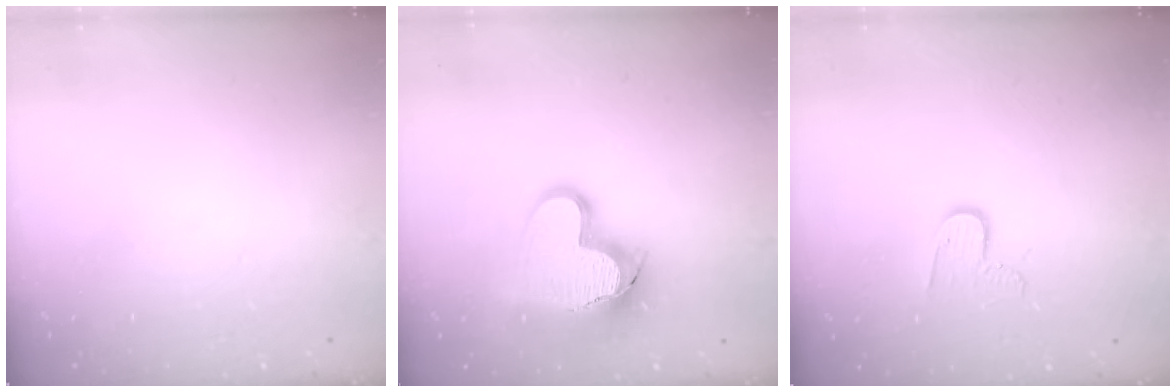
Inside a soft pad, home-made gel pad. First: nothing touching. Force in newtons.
{"total": 16.9, "press": 16.7, "slide": 2.4}
{"total": 7.6, "press": 7.6, "slide": 0.6}